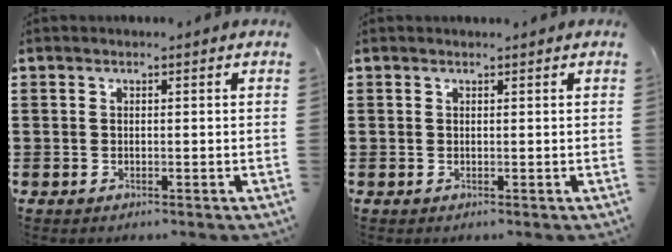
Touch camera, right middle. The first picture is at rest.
{"total": 0.0}